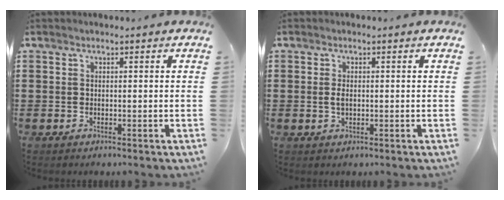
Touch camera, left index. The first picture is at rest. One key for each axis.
{"total": 1.6, "fx": -0.1, "fy": 0.8, "fz": 1.3, "tx": -0.029, "ty": 0.002, "tz": -0.002}